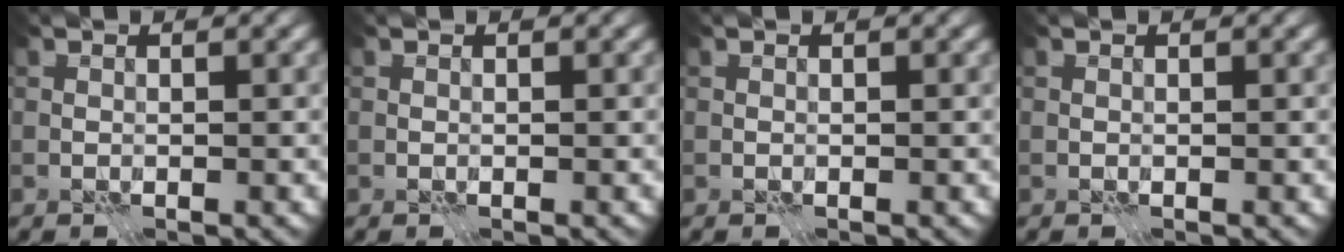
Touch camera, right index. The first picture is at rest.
{"total": 0.0}
{"total": 0.0}
{"total": 0.0}